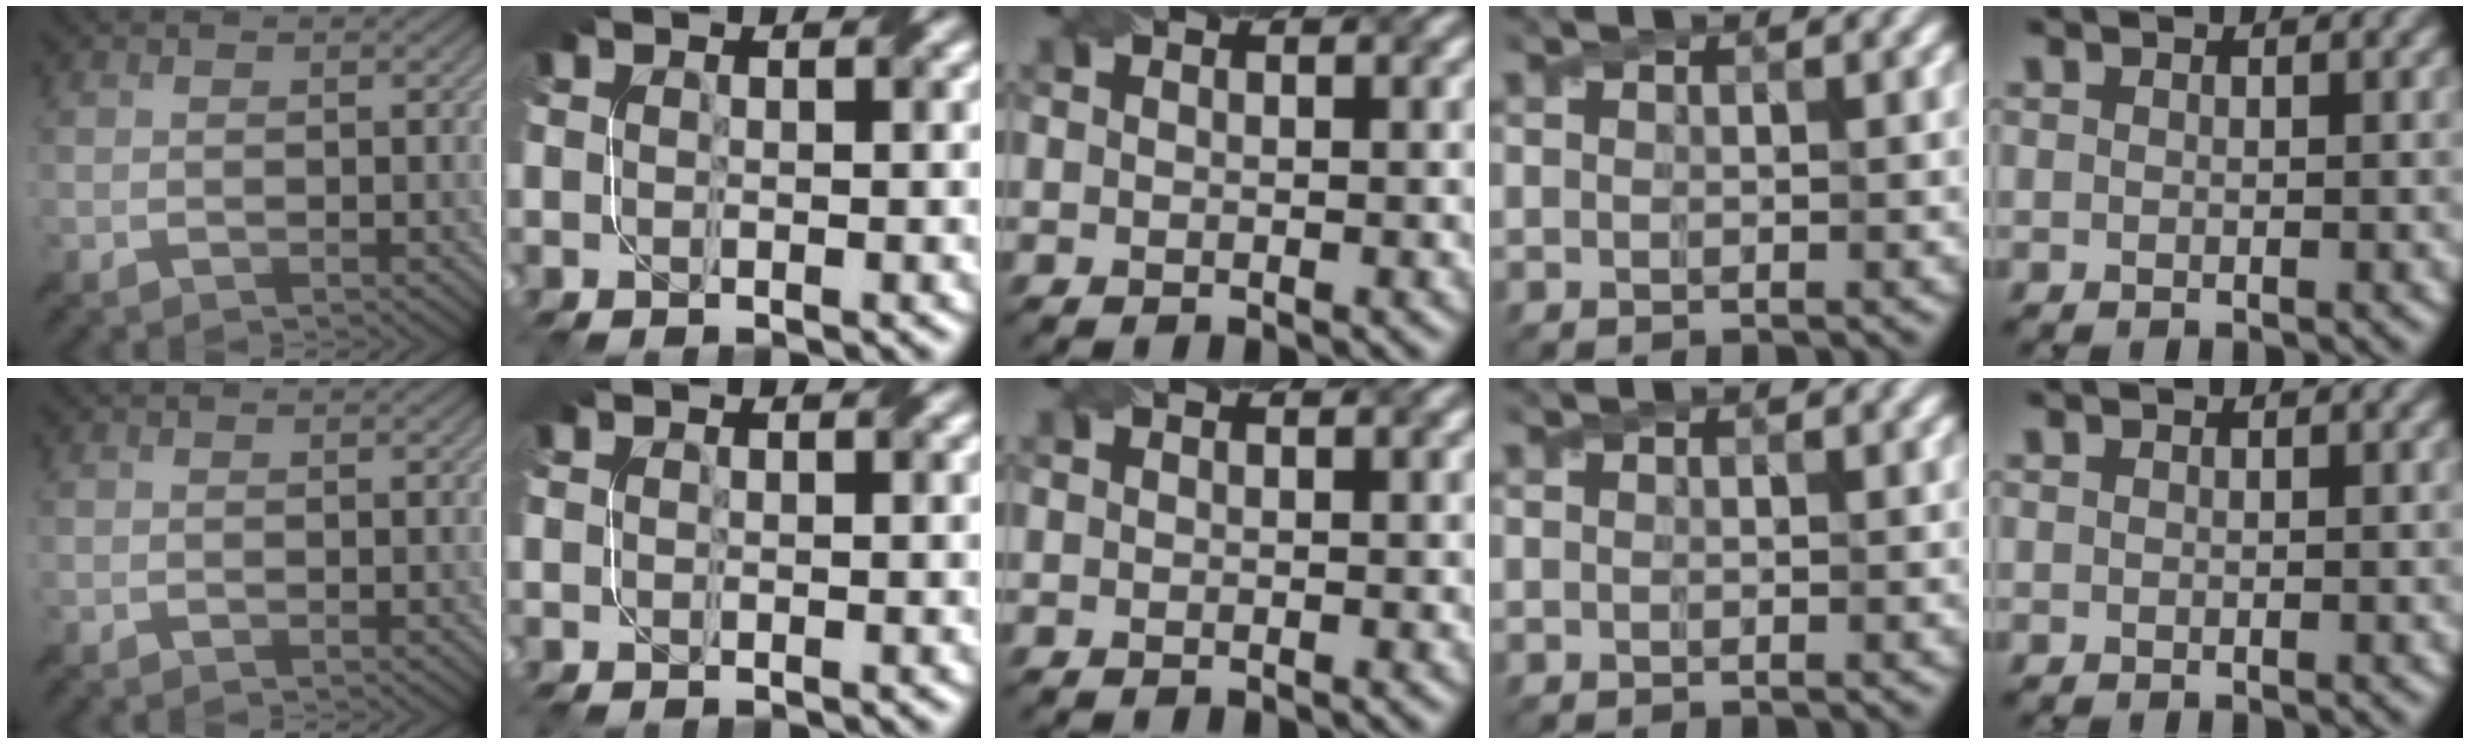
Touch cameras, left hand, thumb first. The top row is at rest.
{}